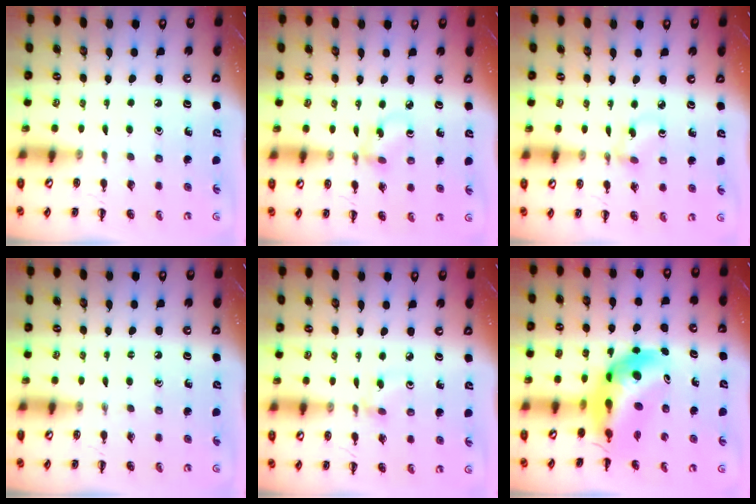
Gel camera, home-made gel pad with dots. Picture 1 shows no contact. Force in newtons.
{"total": 2.9, "press": 2.9, "slide": 0.7}
{"total": 3.4, "press": 3.2, "slide": 1.1}
{"total": 0.0}
{"total": 2.6, "press": 2.4, "slide": 1.0}
{"total": 10.7, "press": 10.2, "slide": 3.4}